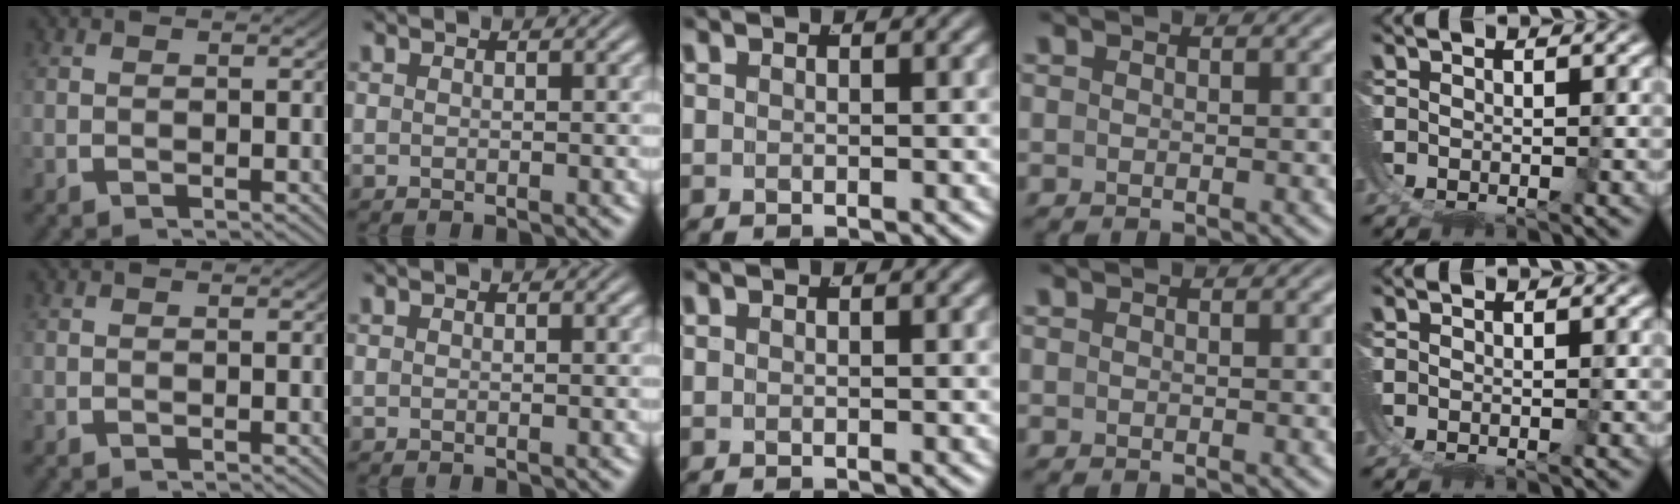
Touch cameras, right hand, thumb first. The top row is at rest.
{}